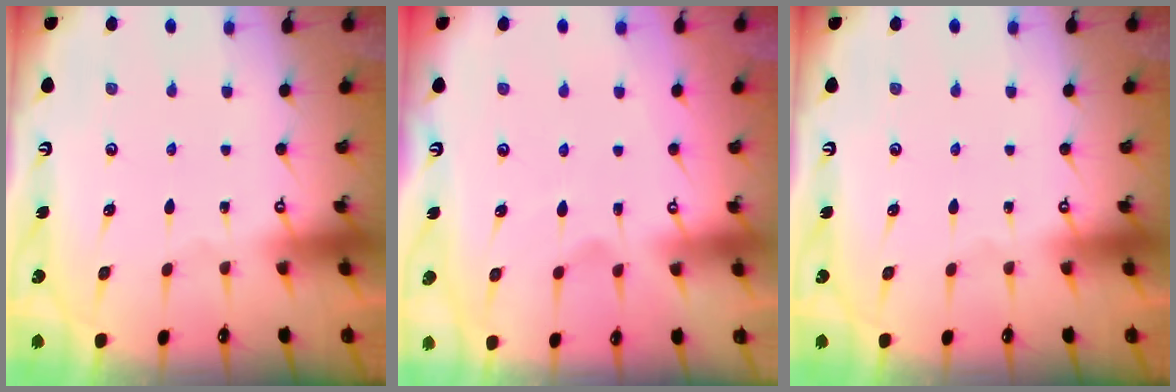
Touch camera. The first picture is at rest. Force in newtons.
{"total": 1.1, "press": 0.2, "slide": 1.1}
{"total": 0.0}